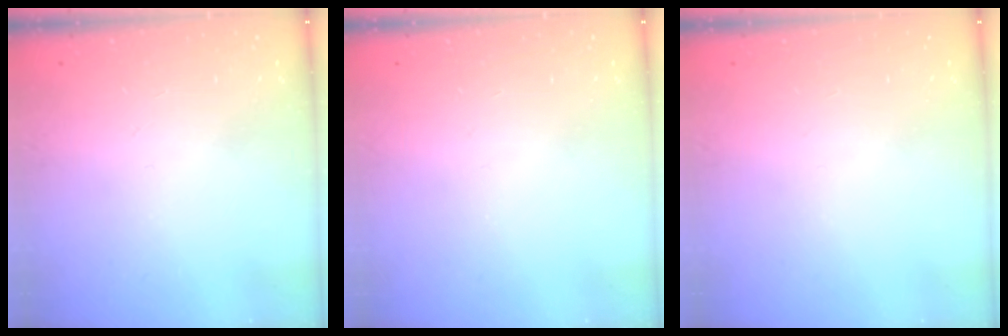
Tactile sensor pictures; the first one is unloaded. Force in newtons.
{"total": 0.0}
{"total": 0.0}